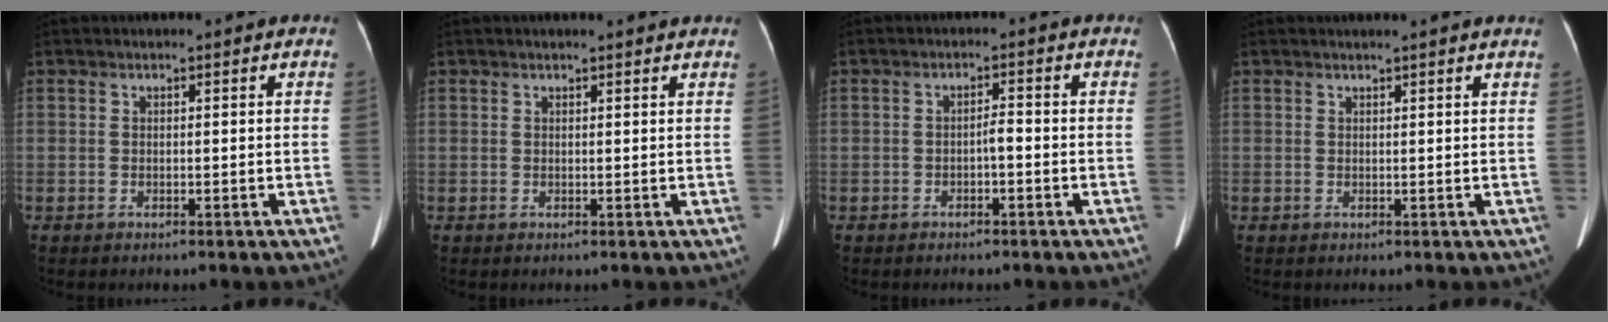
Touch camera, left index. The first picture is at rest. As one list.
[{"total": 2.9, "force": [2.7, 0.2, 1.1], "torque": [-0.018, 0.011, 0.025]}, {"total": 1.7, "force": [-0.9, 0.5, 1.4], "torque": [-0.020, 0.004, -0.017]}, {"total": 2.2, "force": [2.0, -0.6, 0.9], "torque": [-0.017, 0.006, 0.026]}]